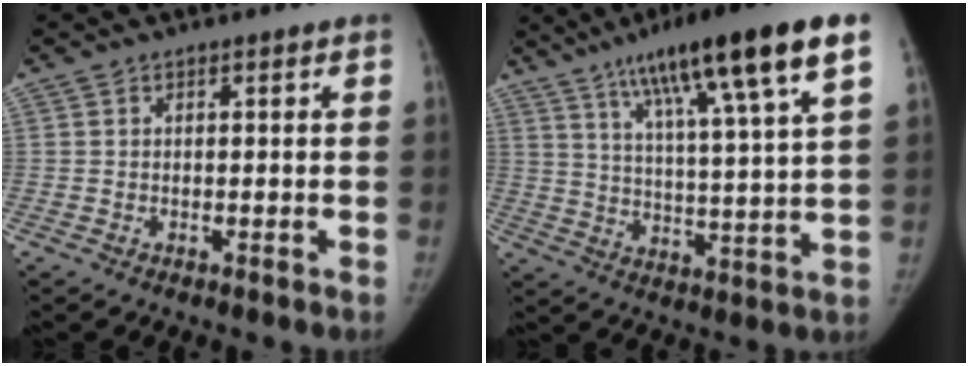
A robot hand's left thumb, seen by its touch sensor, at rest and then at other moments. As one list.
[{"total": 21.4, "force": [11.6, 2.3, 17.8], "torque": [-0.280, -0.022, 0.185]}]